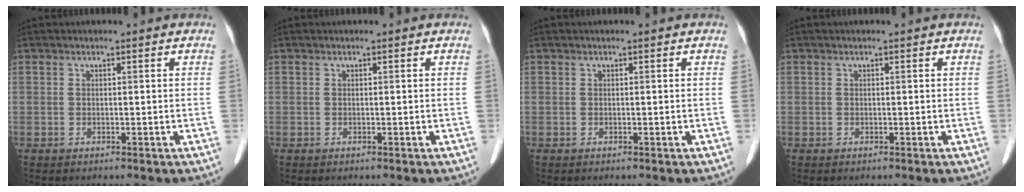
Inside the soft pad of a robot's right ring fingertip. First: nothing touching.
{"total": 0.0}
{"total": 0.0}
{"total": 0.0}